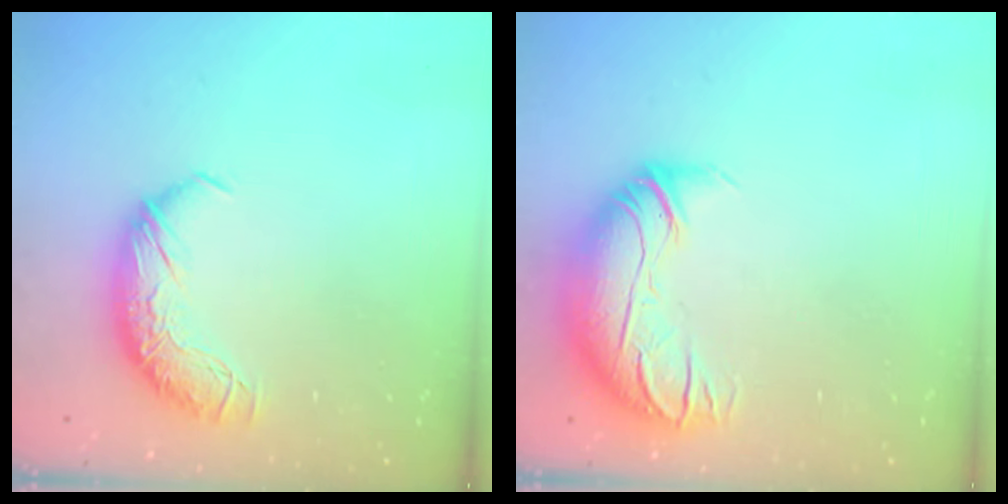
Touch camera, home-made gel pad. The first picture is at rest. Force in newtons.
{"total": 2.6, "press": 0.4, "slide": 2.6}